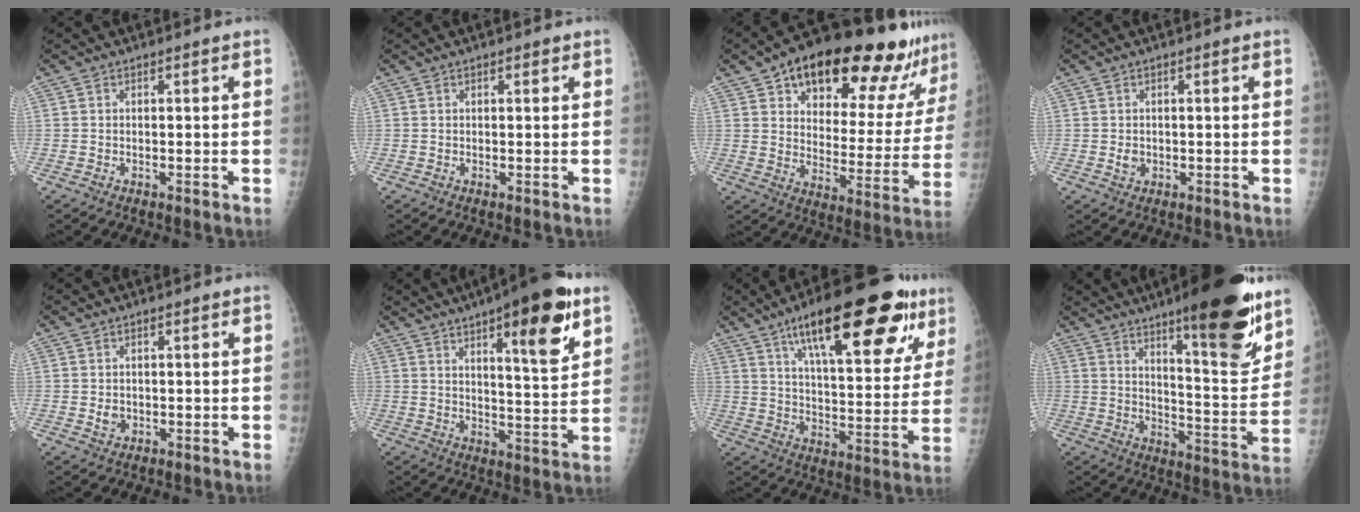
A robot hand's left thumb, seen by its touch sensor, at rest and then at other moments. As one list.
[{"total": 1.0, "force": [0.6, 0.5, 0.7], "torque": [-0.006, -0.001, 0.007]}, {"total": 26.7, "force": [17.9, 10.1, 17.0], "torque": [-0.202, -0.051, 0.252]}, {"total": 1.7, "force": [-0.1, 1.4, 0.9], "torque": [-0.008, 0.001, 0.003]}, {"total": 1.9, "force": [-0.1, 1.7, 1.0], "torque": [-0.009, 0.000, 0.004]}, {"total": 17.0, "force": [9.1, 4.3, 13.7], "torque": [-0.168, -0.042, 0.129]}, {"total": 27.9, "force": [15.4, 9.4, 21.2], "torque": [-0.281, -0.025, 0.234]}, {"total": 21.6, "force": [13.9, 4.4, 15.9], "torque": [-0.196, -0.081, 0.211]}]